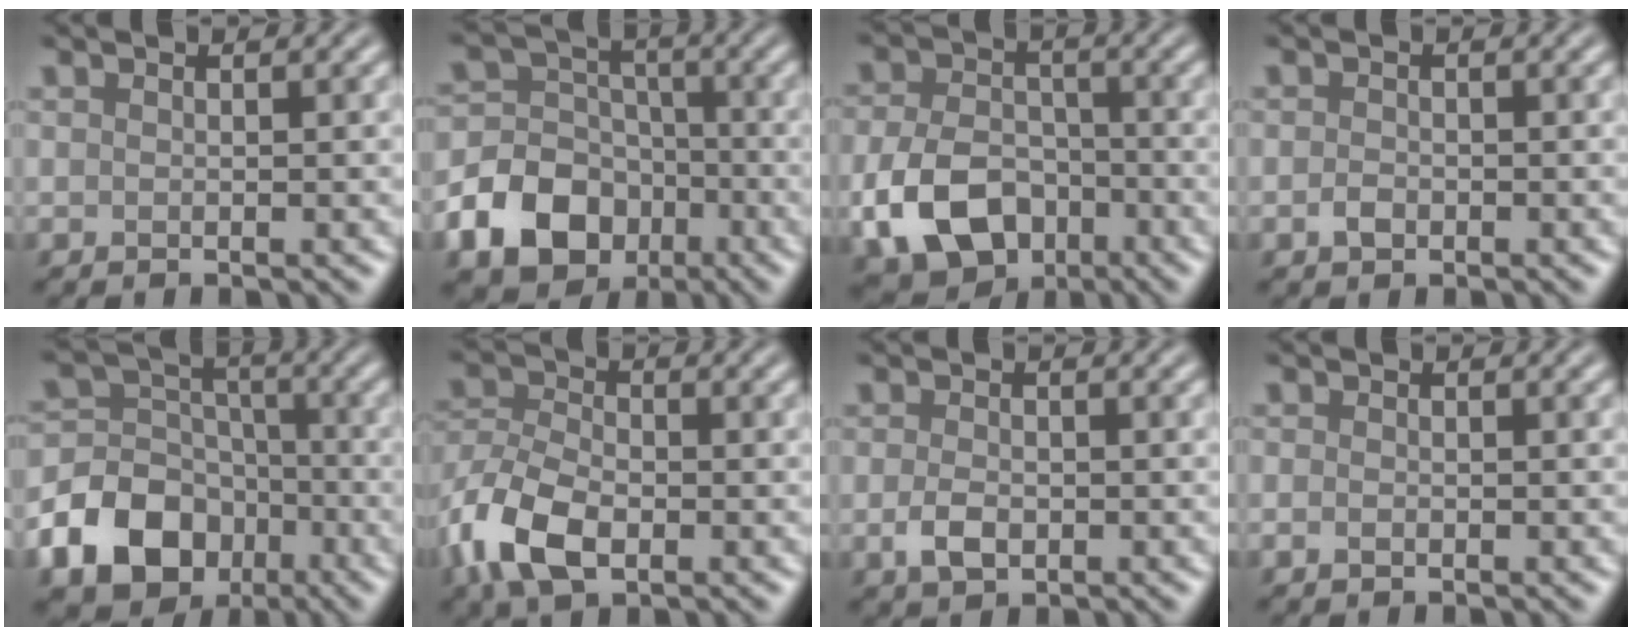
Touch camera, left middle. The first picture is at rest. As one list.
[{"total": 10.1, "force": [-4.5, 7.9, 4.3], "torque": [-0.076, -0.017, -0.108]}, {"total": 8.2, "force": [-3.2, 5.9, 4.7], "torque": [-0.097, -0.012, -0.062]}, {"total": 1.1, "force": [-0.5, 0.8, 0.7], "torque": [-0.015, -0.001, -0.011]}, {"total": 12.5, "force": [-5.8, 9.7, 5.3], "torque": [-0.113, -0.031, -0.127]}, {"total": 6.9, "force": [-3.0, 4.0, 4.7], "torque": [-0.112, -0.002, -0.071]}, {"total": 2.2, "force": [-0.6, 1.4, 1.6], "torque": [-0.034, -0.002, -0.014]}, {"total": 0.8, "force": [-0.3, 0.6, 0.5], "torque": [-0.009, -0.001, -0.008]}]